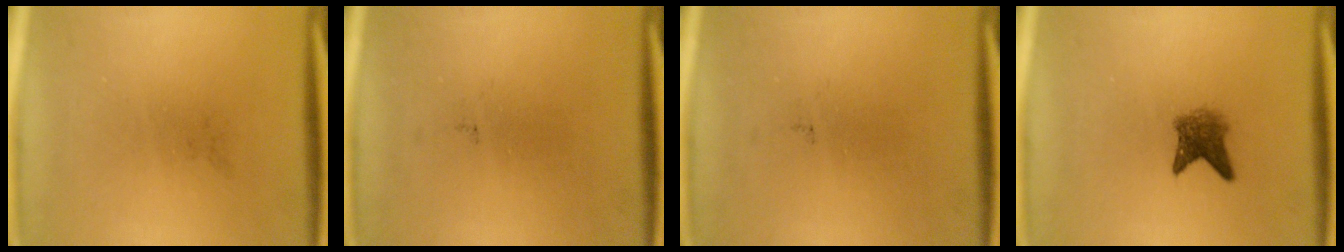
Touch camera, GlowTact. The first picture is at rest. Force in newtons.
{"total": 0.0}
{"total": 0.0}
{"total": 3.1}